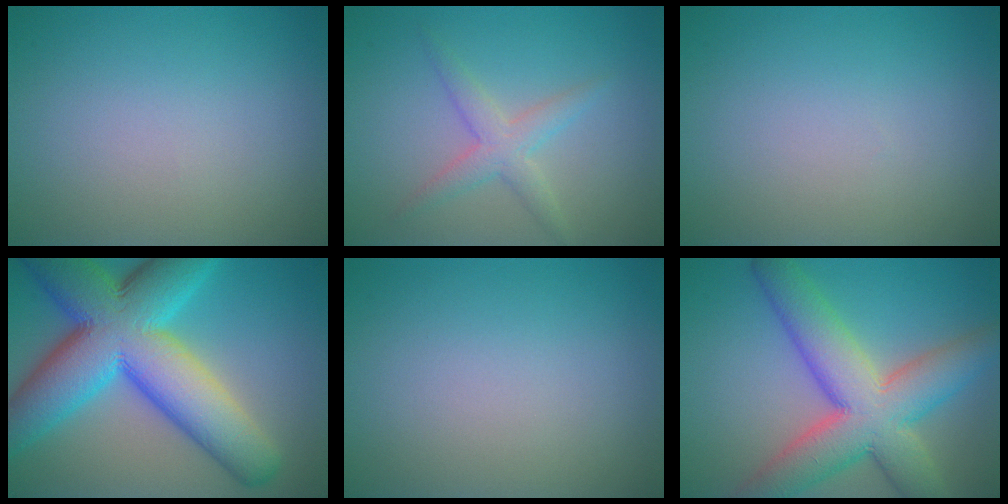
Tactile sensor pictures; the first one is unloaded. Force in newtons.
{"total": 2.6, "press": 2.6, "slide": 0.2}
{"total": 0.0}
{"total": 14.8, "press": 14.8, "slide": 0.4}
{"total": 0.0}
{"total": 10.0, "press": 10.0, "slide": 0.6}